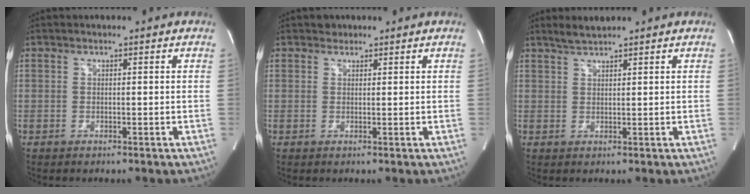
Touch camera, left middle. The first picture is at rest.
{"total": 1.1, "force": [0.8, 0.7, -0.1], "torque": [0.002, 0.000, 0.008]}
{"total": 2.3, "force": [2.2, -0.1, 0.8], "torque": [-0.022, 0.006, 0.042]}